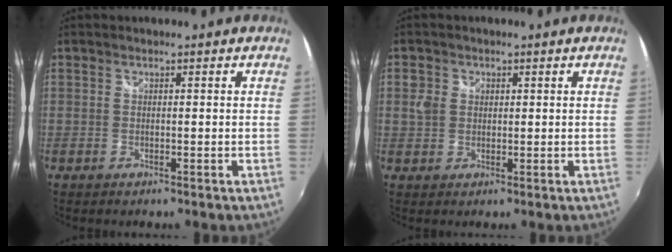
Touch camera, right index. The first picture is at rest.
{"total": 2.8, "force": [0.3, 2.6, 0.9], "torque": [-0.017, 0.006, 0.002]}